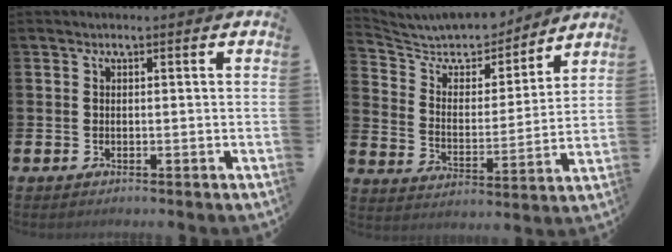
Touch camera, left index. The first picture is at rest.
{"total": 8.0, "force": [7.5, 2.2, 1.6], "torque": [-0.063, -0.061, 0.128]}